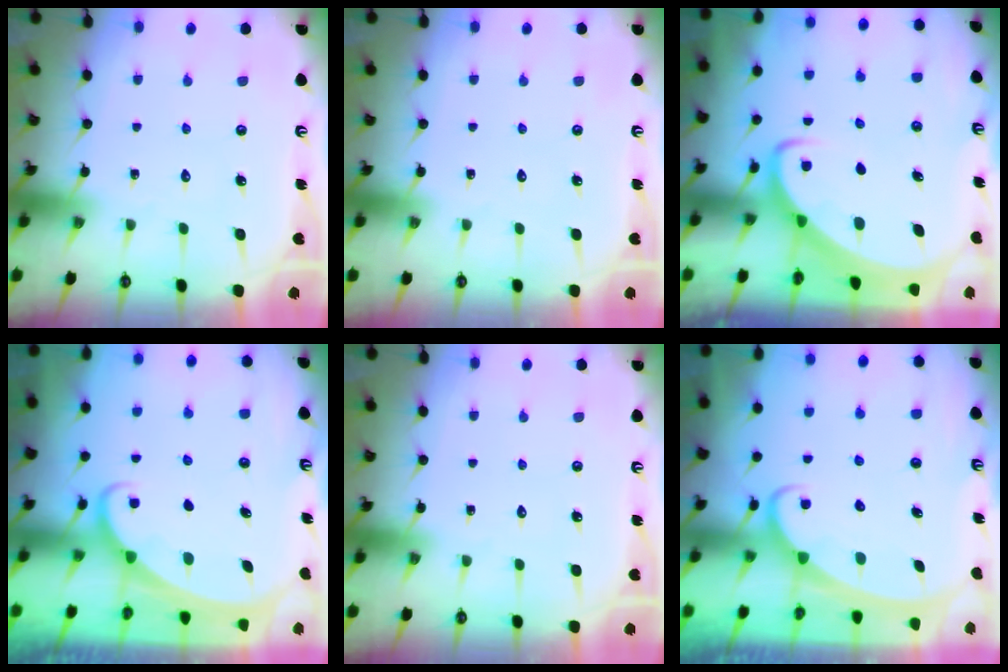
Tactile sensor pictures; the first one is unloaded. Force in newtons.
{"total": 0.0}
{"total": 3.6, "press": 3.6, "slide": 0.5}
{"total": 1.8, "press": 1.8, "slide": 0.1}
{"total": 0.0}
{"total": 2.5, "press": 2.5, "slide": 0.5}